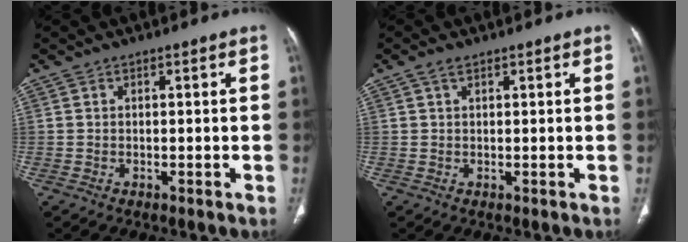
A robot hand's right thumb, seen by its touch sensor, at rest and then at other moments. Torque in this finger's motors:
{"motor_torque": [-0.55, 0.44, 0.07, -0.12, 0.00]}